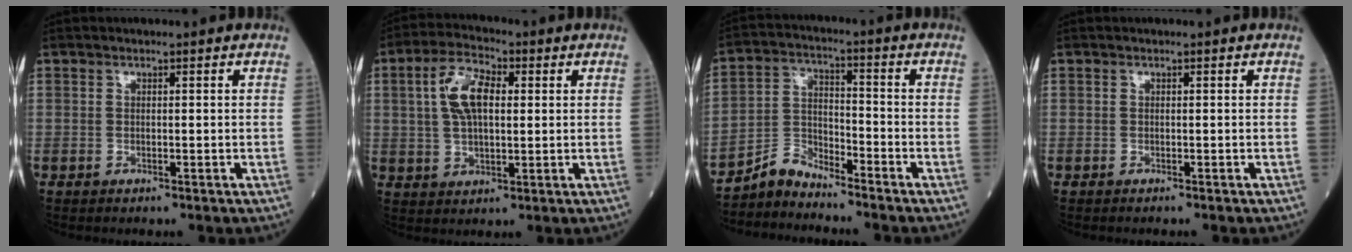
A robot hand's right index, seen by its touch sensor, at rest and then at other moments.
{"total": 8.3, "force": [1.9, 3.6, 7.2], "torque": [-0.149, 0.019, 0.037]}
{"total": 5.2, "force": [-5.1, 0.7, 0.0], "torque": [0.000, 0.009, -0.096]}
{"total": 0.0}